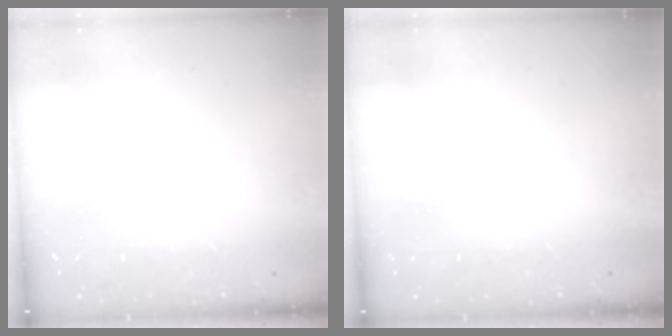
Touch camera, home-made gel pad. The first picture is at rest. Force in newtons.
{"total": 2.2, "press": 2.2, "slide": 0.3}